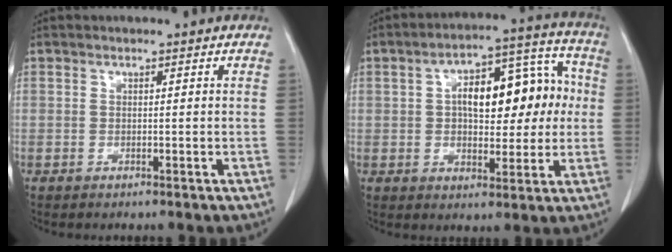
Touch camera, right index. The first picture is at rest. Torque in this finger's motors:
{"motor_torque": [1.23, 0.19, 0.28, 0.12]}